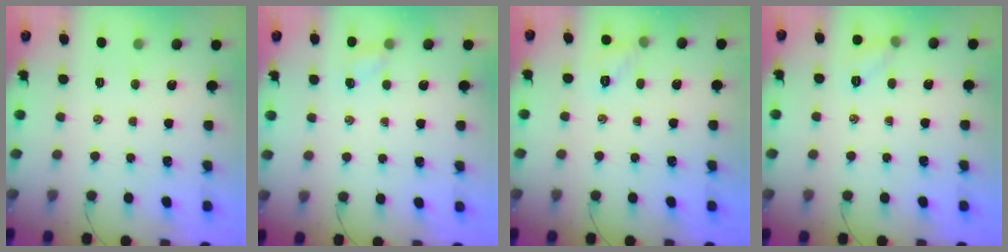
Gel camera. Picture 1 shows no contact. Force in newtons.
{"total": 2.7, "press": 2.5, "slide": 0.8}
{"total": 6.2, "press": 6.0, "slide": 1.4}
{"total": 5.8, "press": 5.6, "slide": 1.7}